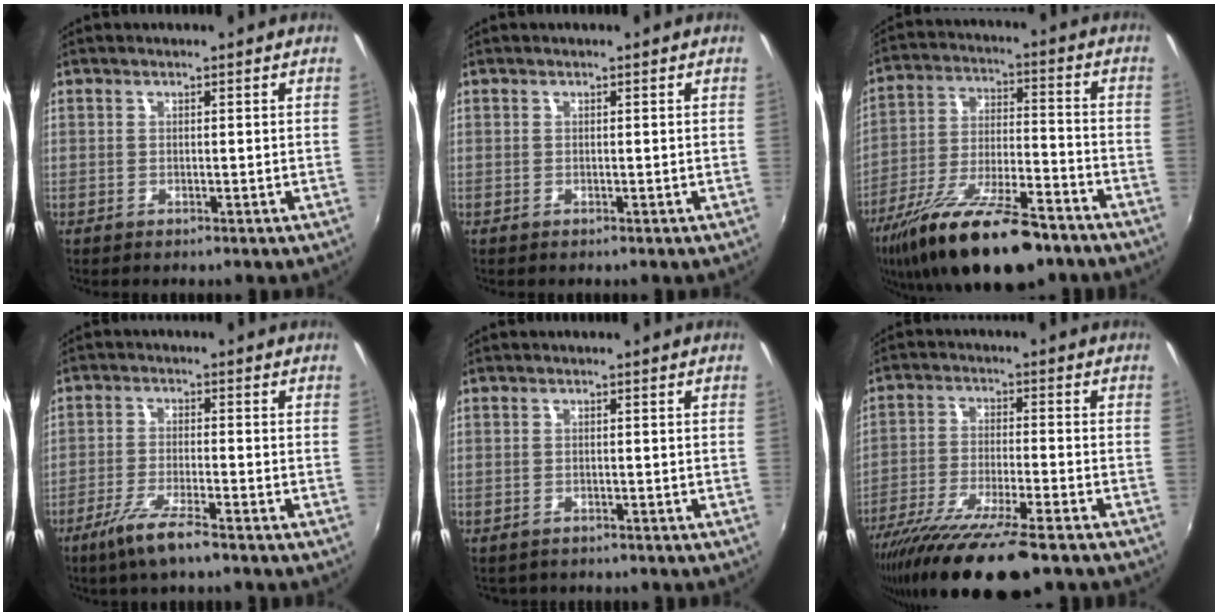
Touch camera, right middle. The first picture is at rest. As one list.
[{"total": 0.0}, {"total": 21.0, "force": [-14.6, 6.6, 13.6], "torque": [-0.258, -0.039, -0.241]}, {"total": 7.1, "force": [-5.0, 0.6, 5.0], "torque": [-0.116, -0.014, -0.095]}, {"total": 2.4, "force": [-2.0, 1.3, 0.4], "torque": [-0.013, -0.007, -0.029]}, {"total": 17.5, "force": [-13.4, 2.2, 11.1], "torque": [-0.221, -0.056, -0.230]}]